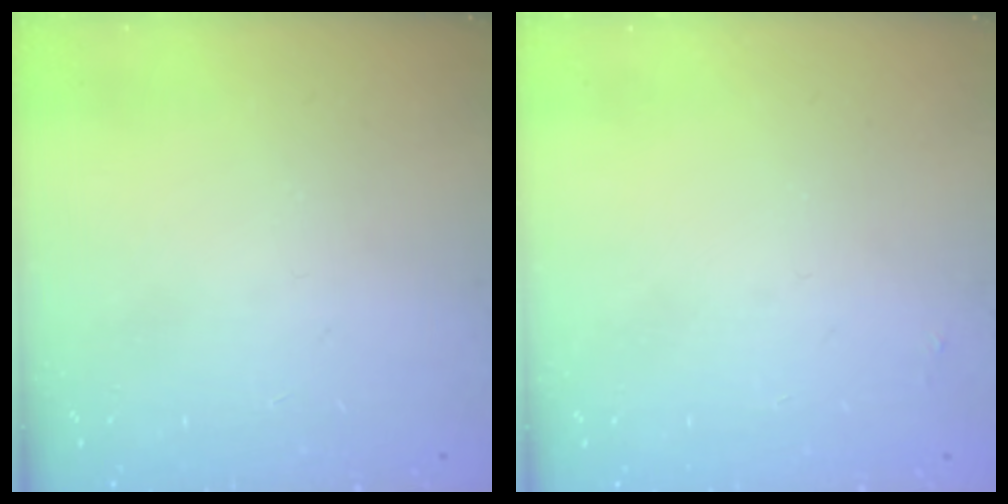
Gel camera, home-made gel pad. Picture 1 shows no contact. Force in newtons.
{"total": 1.9, "press": 1.9, "slide": 0.3}